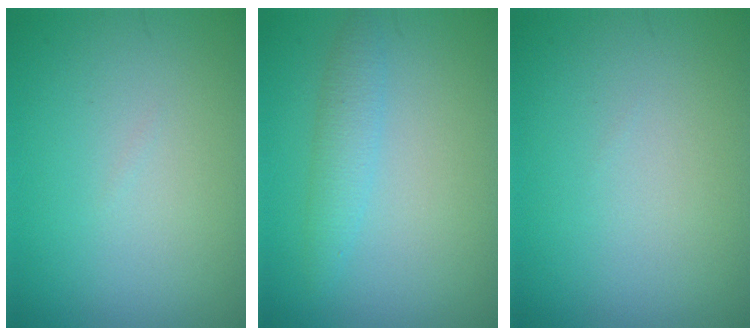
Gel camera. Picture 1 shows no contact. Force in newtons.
{"total": 2.0, "press": 1.9, "slide": 0.2}
{"total": 0.0}